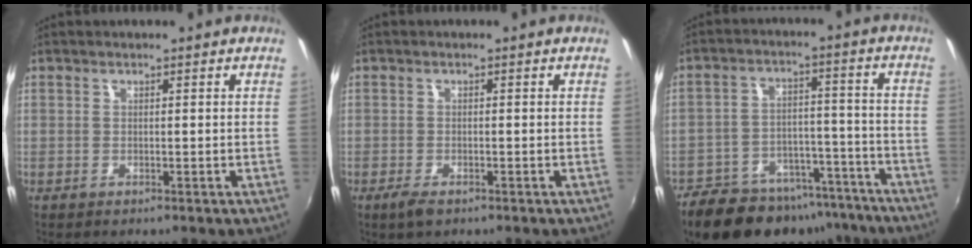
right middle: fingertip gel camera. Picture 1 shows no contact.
{"total": 2.5, "force": [-1.7, 1.0, 1.6], "torque": [-0.036, -0.008, -0.031]}
{"total": 21.4, "force": [-16.4, 10.2, 9.2], "torque": [-0.191, 0.014, -0.219]}